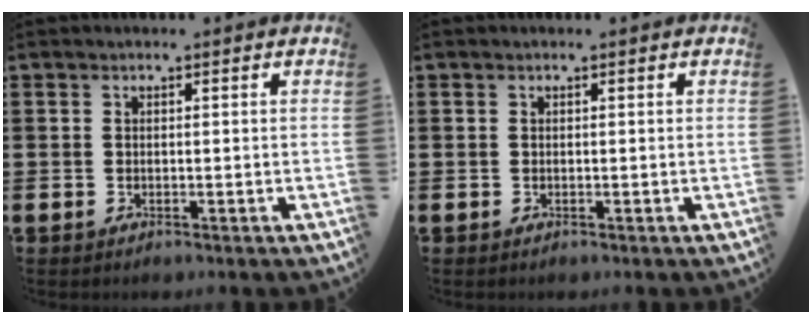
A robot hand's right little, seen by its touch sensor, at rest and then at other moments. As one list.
[{"total": 0.0}]